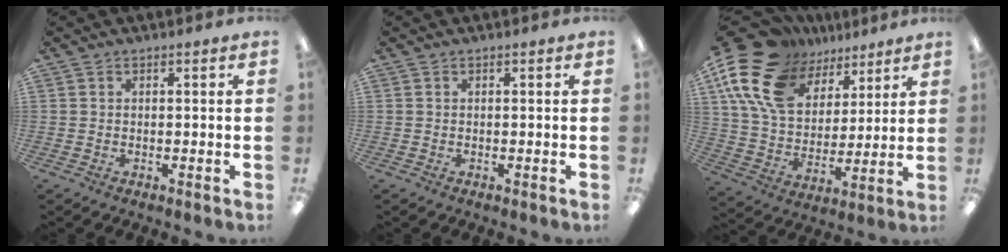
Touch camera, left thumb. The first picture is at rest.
{"total": 0.0}
{"total": 20.7, "force": [11.9, 12.6, 11.3], "torque": [-0.234, -0.057, 0.219]}